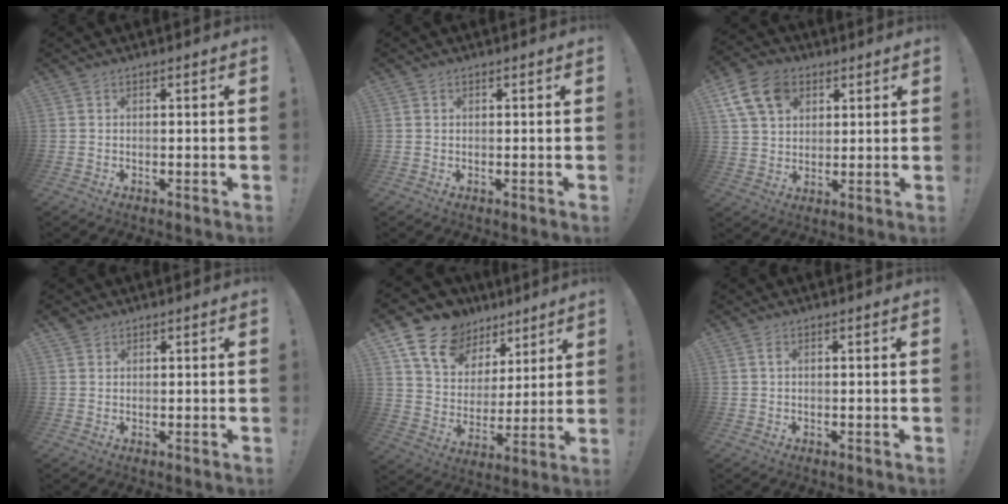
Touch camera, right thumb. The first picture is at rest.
{"total": 0.5, "force": [0.2, 0.5, -0.1], "torque": [0.001, 0.001, 0.005]}
{"total": 13.5, "force": [6.2, 9.9, 6.8], "torque": [-0.114, -0.024, 0.122]}
{"total": 1.8, "force": [1.4, 1.0, 0.3], "torque": [-0.002, -0.006, 0.025]}
{"total": 15.3, "force": [10.2, 10.2, 5.2], "torque": [-0.093, -0.062, 0.197]}
{"total": 1.0, "force": [0.1, 0.2, 0.9], "torque": [-0.020, 0.004, 0.001]}